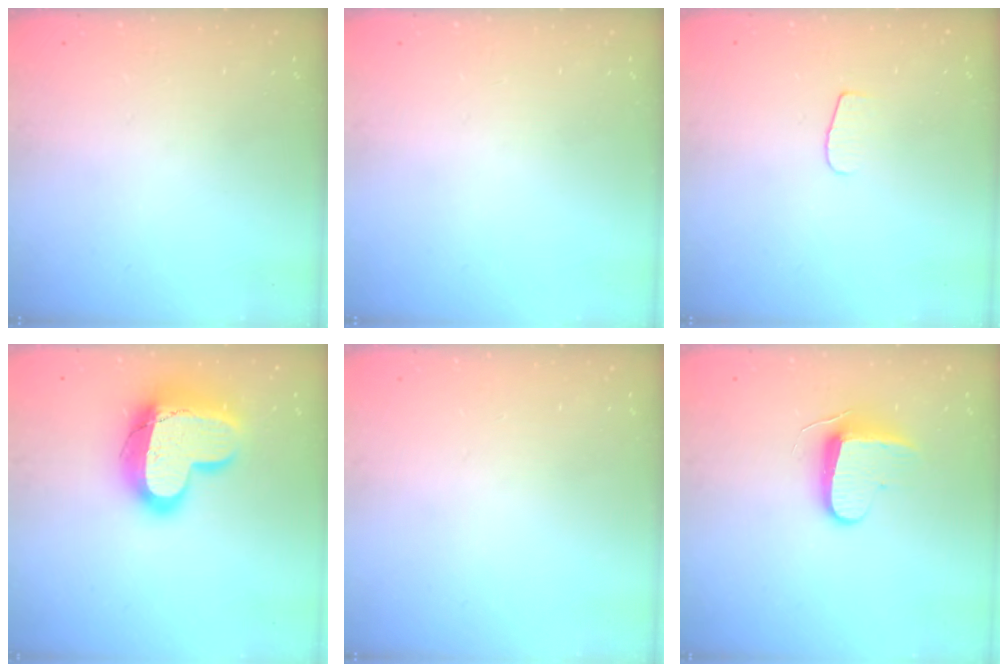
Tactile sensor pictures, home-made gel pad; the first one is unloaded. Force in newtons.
{"total": 0.0}
{"total": 4.8, "press": 4.8, "slide": 0.6}
{"total": 20.3, "press": 20.3, "slide": 1.5}
{"total": 0.0}
{"total": 8.7, "press": 8.7, "slide": 0.6}